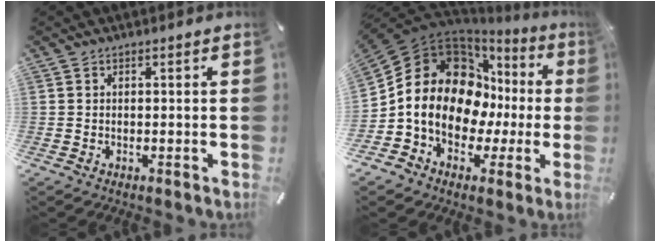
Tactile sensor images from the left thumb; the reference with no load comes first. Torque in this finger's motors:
{"motor_torque": [1.50, 2.91, 1.95, 0.82, 0.29]}